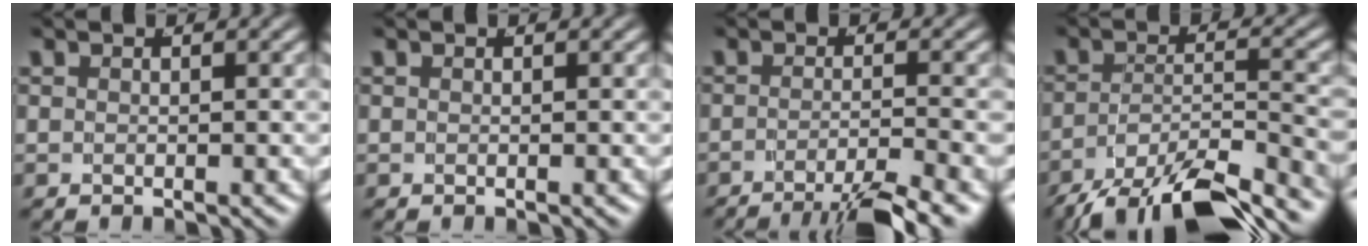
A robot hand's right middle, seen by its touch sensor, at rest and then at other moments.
{"total": 0.0}
{"total": 6.2, "force": [-4.9, 1.1, 3.6], "torque": [-0.044, -0.015, -0.072]}
{"total": 9.6, "force": [-6.9, 3.9, 5.4], "torque": [-0.074, -0.019, -0.102]}